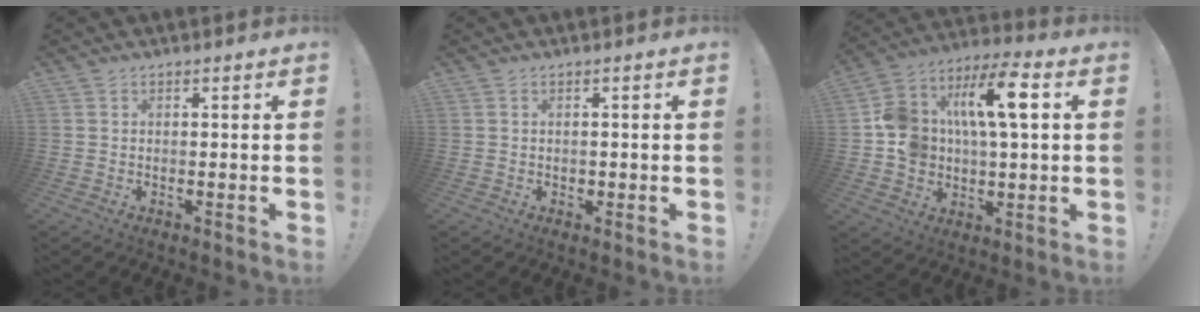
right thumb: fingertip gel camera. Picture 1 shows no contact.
{"total": 0.9, "force": [-0.1, 0.8, 0.2], "torque": [-0.002, 0.002, -0.002]}
{"total": 14.7, "force": [3.2, 10.0, 10.3], "torque": [-0.172, 0.011, 0.059]}